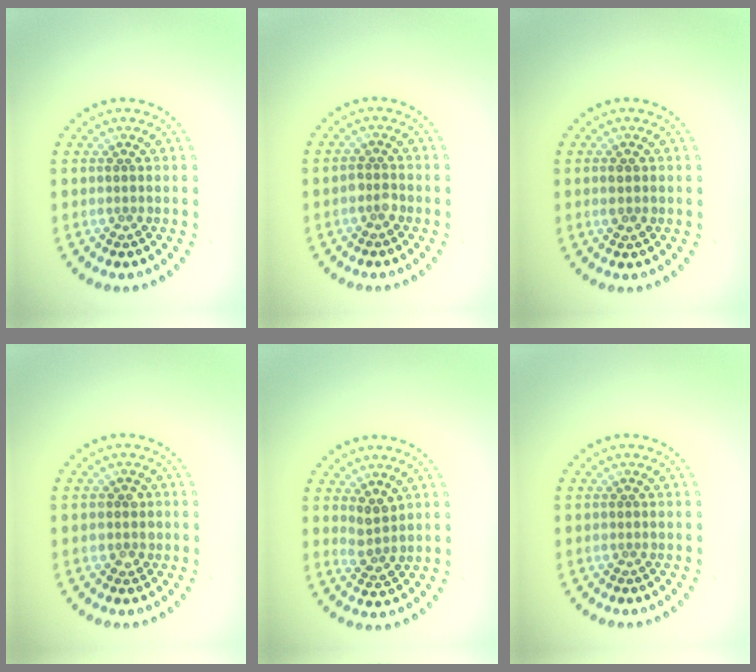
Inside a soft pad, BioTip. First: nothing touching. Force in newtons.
{"total": 1.1, "press": 1.0, "slide": 0.4}
{"total": 1.0, "press": 1.0, "slide": 0.3}
{"total": 1.5, "press": 1.3, "slide": 0.7}
{"total": 1.9, "press": 1.5, "slide": 1.0}
{"total": 0.0}